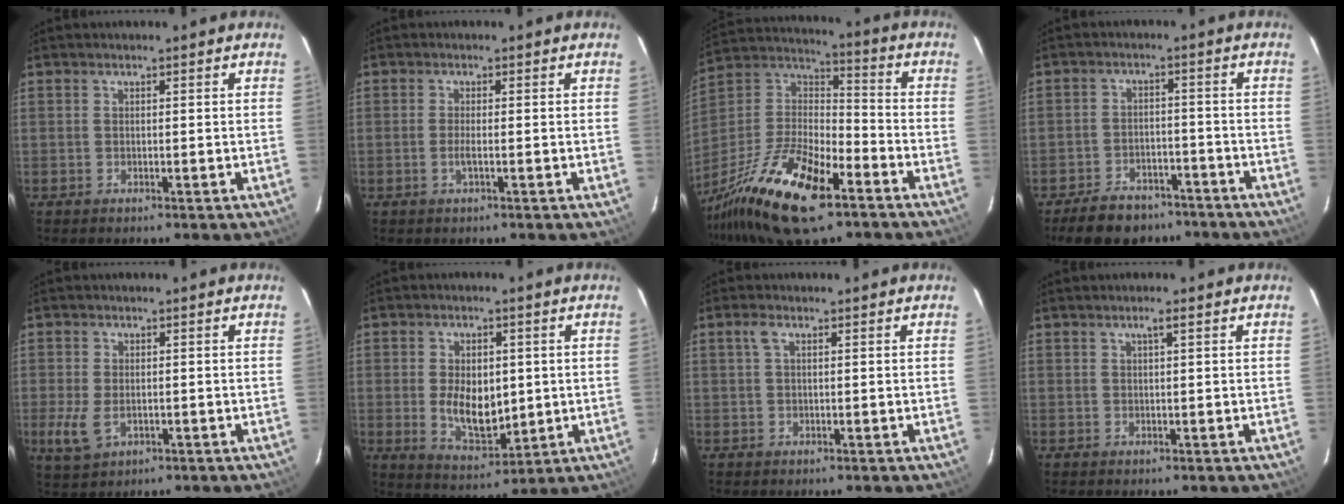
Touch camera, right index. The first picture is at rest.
{"total": 1.6, "force": [-0.6, 0.0, 1.5], "torque": [-0.031, -0.003, -0.012]}
{"total": 24.0, "force": [-14.5, 8.9, 17.0], "torque": [-0.347, -0.025, -0.262]}
{"total": 11.2, "force": [-8.6, 6.1, 3.8], "torque": [-0.094, 0.016, -0.115]}
{"total": 5.4, "force": [-1.4, 3.2, 4.1], "torque": [-0.095, -0.012, -0.022]}
{"total": 9.6, "force": [-0.1, 5.6, 7.8], "torque": [-0.148, -0.009, 0.011]}
{"total": 1.6, "force": [0.6, 0.6, 1.4], "torque": [-0.031, 0.006, 0.010]}
{"total": 1.1, "force": [0.5, -0.2, 0.9], "torque": [-0.017, 0.005, 0.009]}